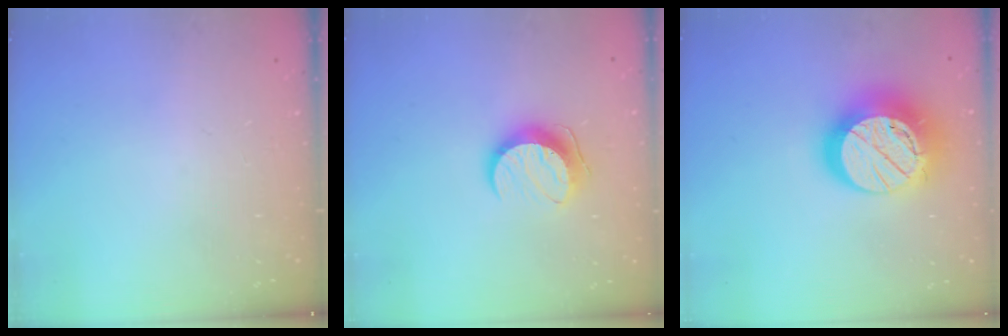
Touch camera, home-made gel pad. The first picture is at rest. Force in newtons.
{"total": 9.8, "press": 9.8, "slide": 0.1}
{"total": 21.8, "press": 21.7, "slide": 1.5}